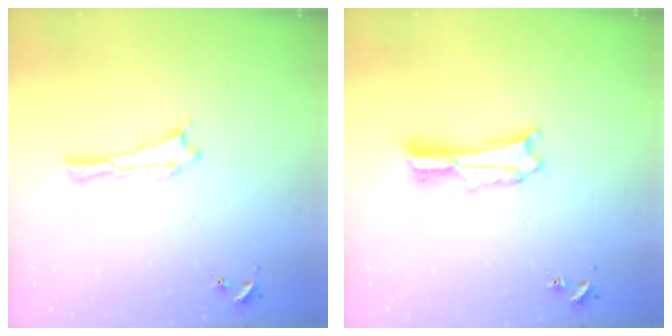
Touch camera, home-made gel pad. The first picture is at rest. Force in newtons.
{"total": 2.7, "press": 2.7, "slide": 0.3}